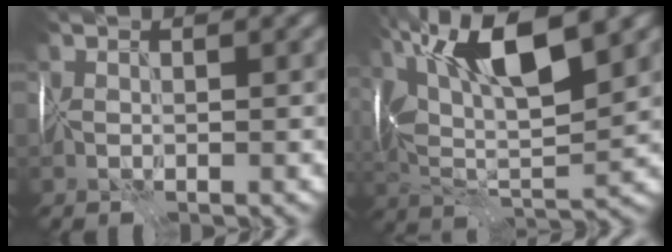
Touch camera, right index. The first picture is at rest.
{"total": 11.6, "force": [5.3, 3.7, 9.6], "torque": [-0.177, 0.014, 0.092]}